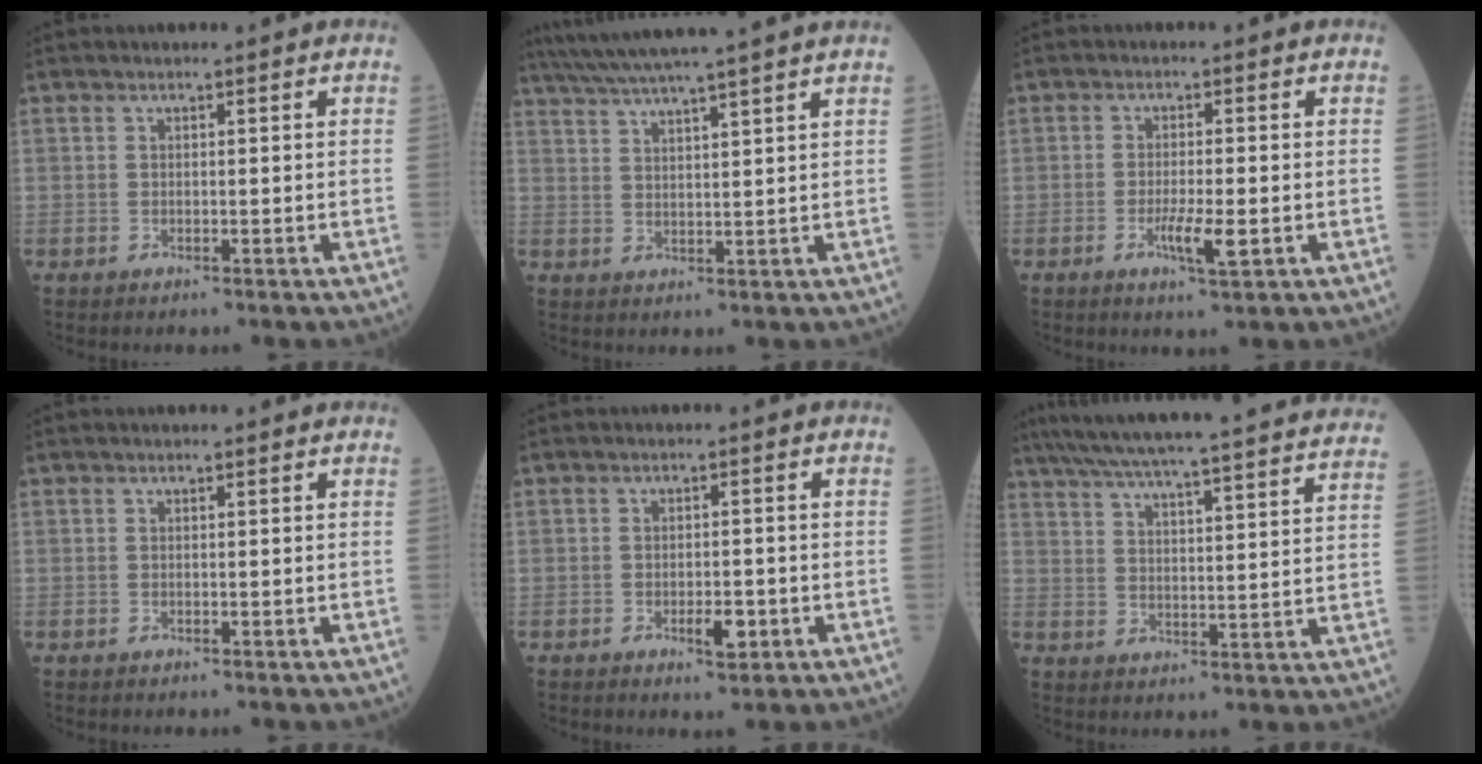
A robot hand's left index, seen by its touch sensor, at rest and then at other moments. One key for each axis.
{"total": 12.9, "fx": 11.2, "fy": -1.7, "fz": 6.2, "tx": -0.109, "ty": 0.006, "tz": 0.159}
{"total": 4.2, "fx": -1.4, "fy": 0.5, "fz": 3.9, "tx": -0.076, "ty": -0.006, "tz": -0.023}
{"total": 0.6, "fx": 0.6, "fy": 0.0, "fz": 0.1, "tx": -0.008, "ty": 0.006, "tz": 0.008}
{"total": 3.3, "fx": -1.4, "fy": 1.2, "fz": 2.8, "tx": -0.045, "ty": 0.001, "tz": -0.016}
{"total": 34.5, "fx": 31.4, "fy": 2.0, "fz": 14.1, "tx": -0.237, "ty": -0.055, "tz": 0.389}